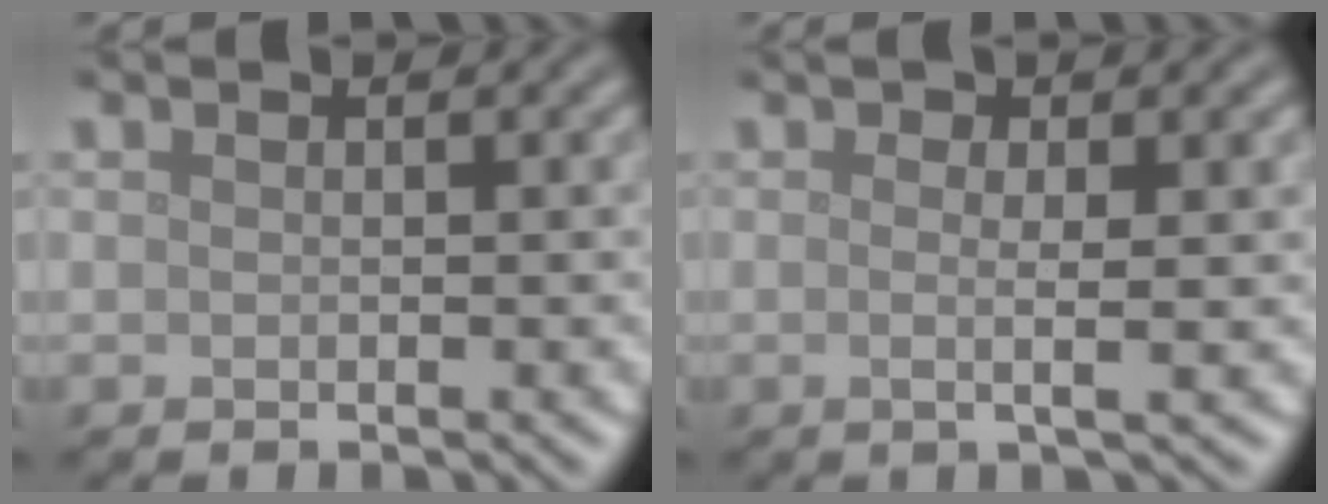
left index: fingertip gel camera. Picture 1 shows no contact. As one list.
[{"total": 3.7, "force": [0.5, 1.1, 3.5], "torque": [-0.037, 0.001, -0.010]}]